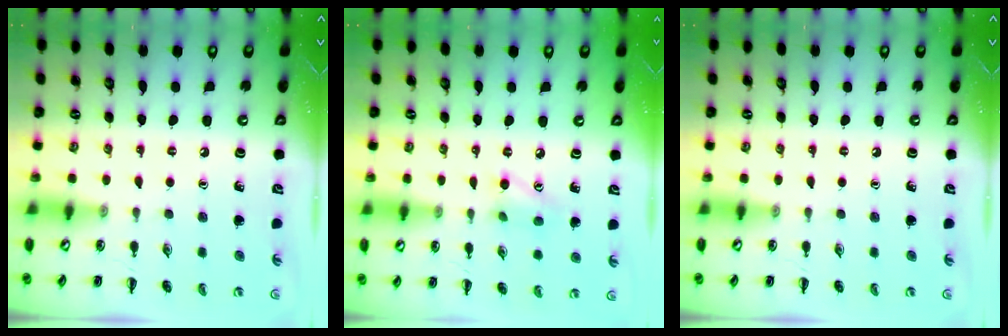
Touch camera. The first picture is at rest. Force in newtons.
{"total": 5.4, "press": 5.3, "slide": 1.2}
{"total": 0.0}